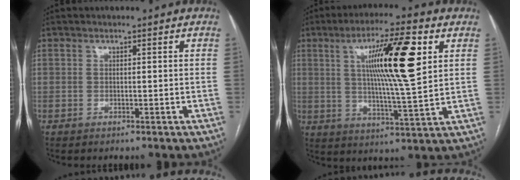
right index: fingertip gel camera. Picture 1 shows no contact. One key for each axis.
{"total": 14.2, "fx": 4.4, "fy": 0.6, "fz": 13.5, "tx": -0.230, "ty": 0.003, "tz": 0.074}